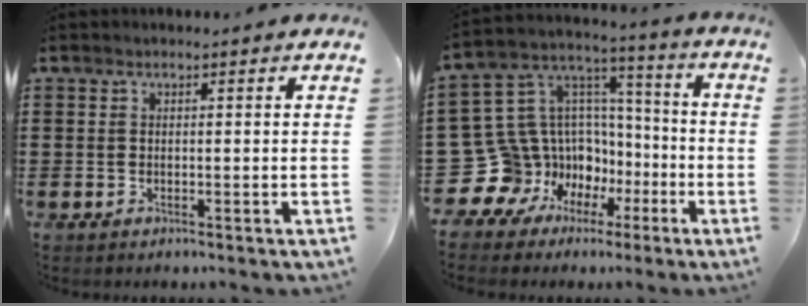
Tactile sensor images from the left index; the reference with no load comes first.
{"total": 12.6, "force": [-4.7, 11.6, 1.4], "torque": [-0.102, -0.026, -0.046]}